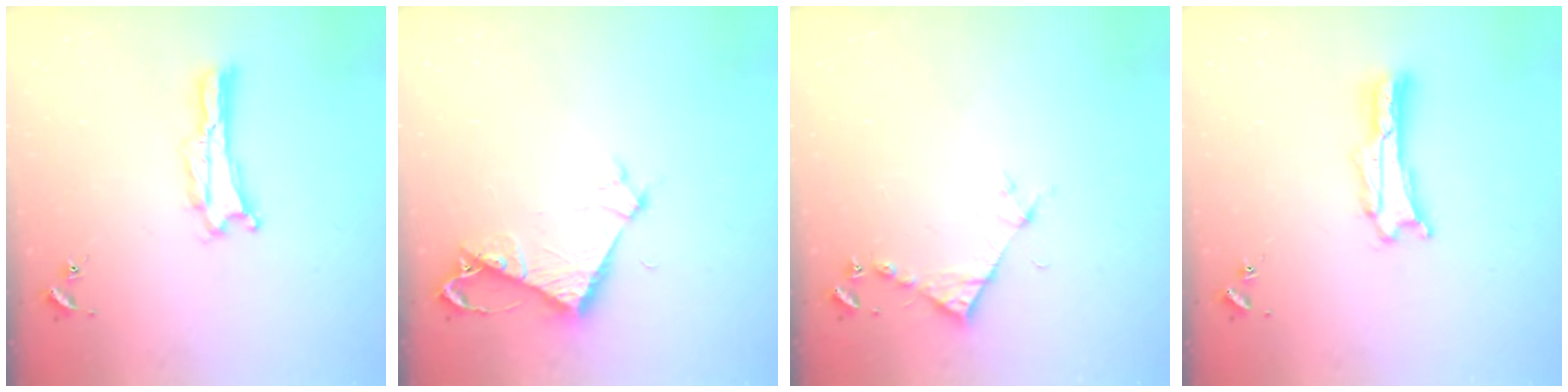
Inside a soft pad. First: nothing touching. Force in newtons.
{"total": 5.1, "press": 5.1, "slide": 0.4}
{"total": 4.1, "press": 4.1, "slide": 0.3}
{"total": 1.7, "press": 1.7, "slide": 0.3}